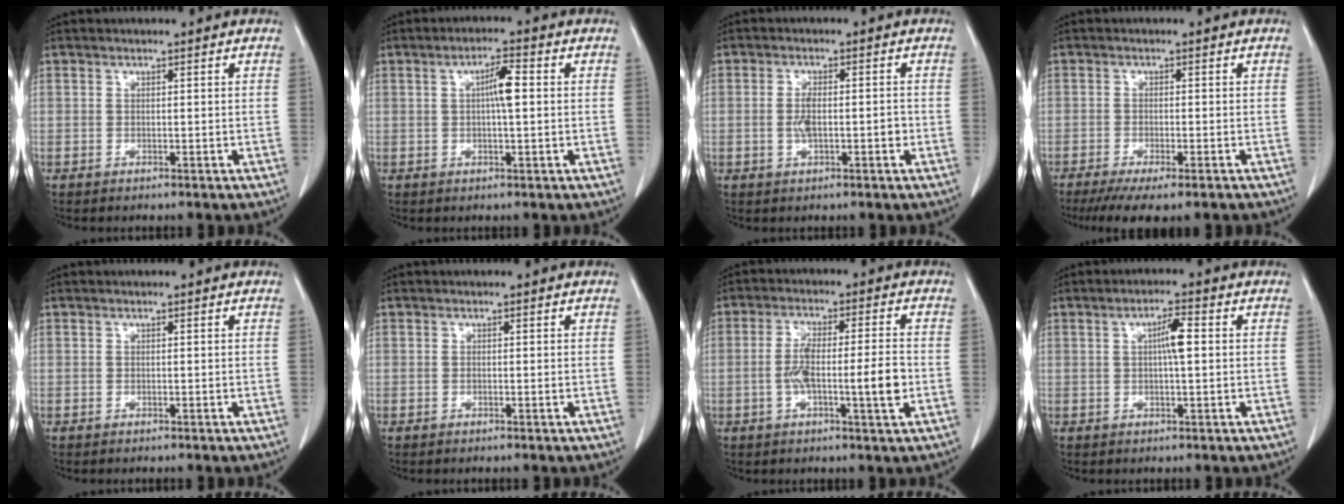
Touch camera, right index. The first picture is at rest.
{"total": 4.1, "force": [0.5, 0.5, 4.1], "torque": [-0.071, 0.006, 0.006]}
{"total": 4.1, "force": [-0.7, 1.4, 3.7], "torque": [-0.075, 0.005, -0.011]}
{"total": 9.3, "force": [-7.4, 1.5, 5.5], "torque": [-0.071, -0.016, -0.110]}
{"total": 0.0}
{"total": 0.0}
{"total": 8.8, "force": [-1.7, 0.8, 8.5], "torque": [-0.153, 0.005, -0.031]}
{"total": 3.8, "force": [0.5, 0.4, 3.8], "torque": [-0.066, 0.005, 0.007]}